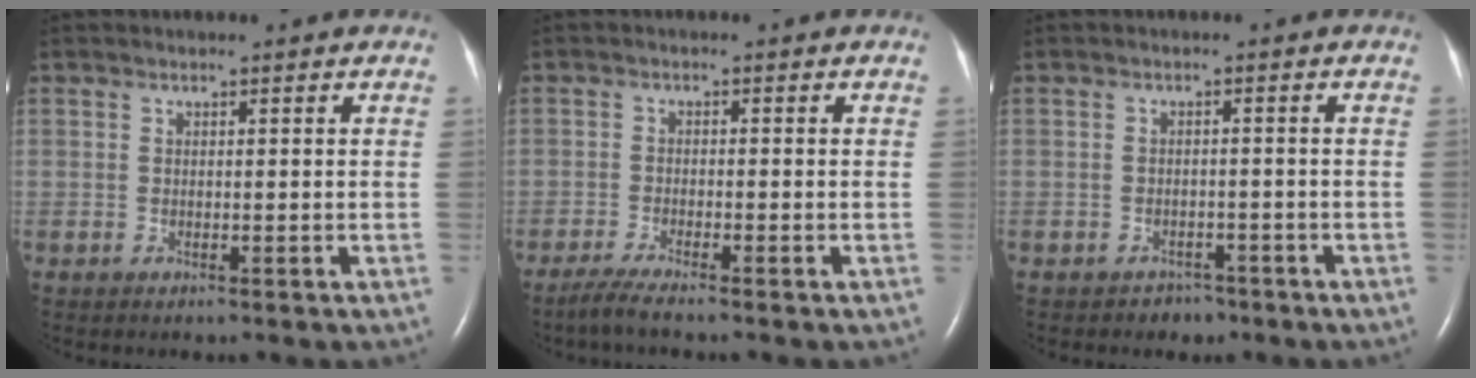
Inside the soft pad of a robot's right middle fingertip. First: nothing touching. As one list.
[{"total": 3.0, "force": [-2.5, -0.3, 1.7], "torque": [-0.041, -0.008, -0.052]}, {"total": 2.0, "force": [-1.5, 1.3, 0.0], "torque": [-0.009, 0.006, -0.019]}]